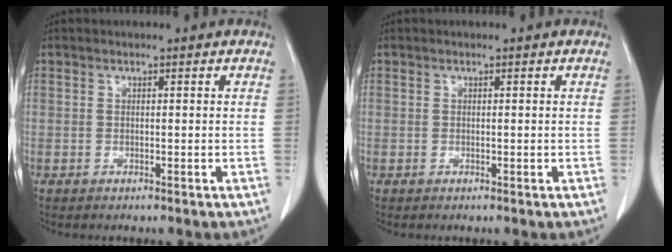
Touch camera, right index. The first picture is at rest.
{"total": 0.0}